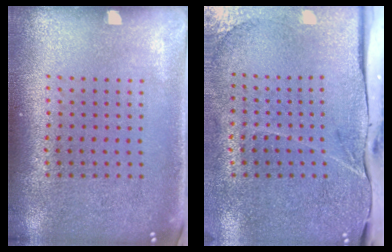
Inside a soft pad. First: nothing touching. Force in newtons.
{"total": 4.1, "press": 3.4, "slide": 2.3}